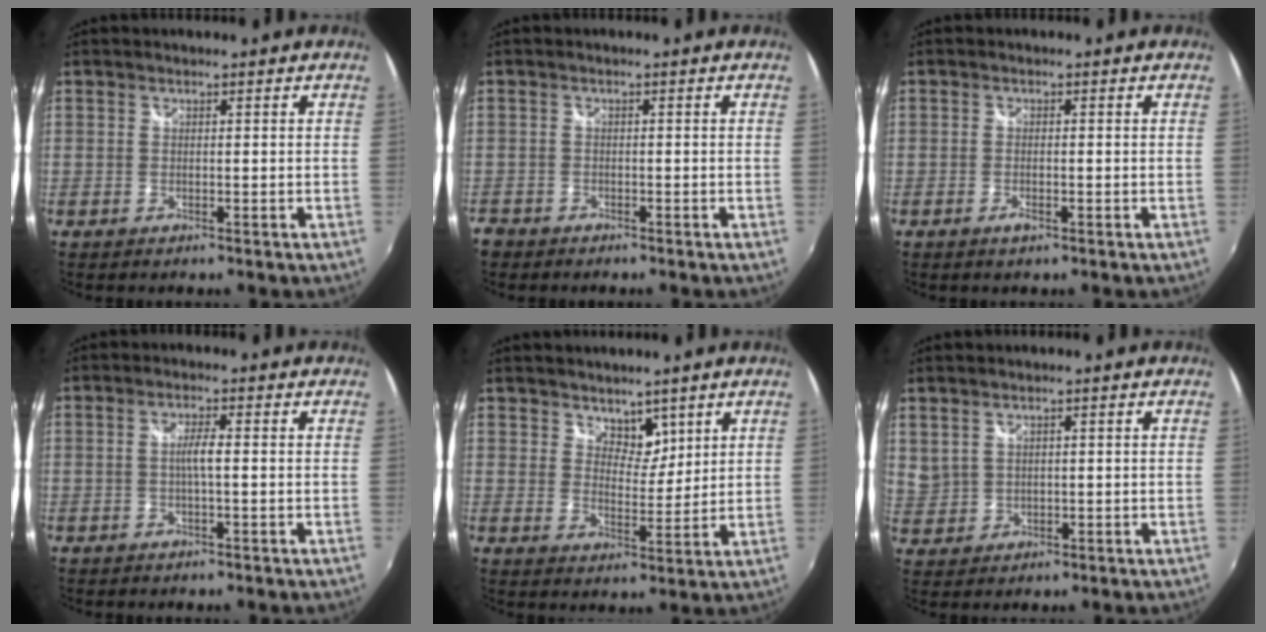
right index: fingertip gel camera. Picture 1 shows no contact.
{"total": 2.8, "force": [-2.2, 1.7, 0.2], "torque": [-0.015, -0.002, -0.046]}
{"total": 1.7, "force": [-0.8, 0.6, 1.3], "torque": [-0.026, -0.003, -0.014]}
{"total": 2.5, "force": [-0.3, -0.1, 2.5], "torque": [-0.047, 0.002, -0.007]}
{"total": 4.6, "force": [3.4, 2.8, 1.4], "torque": [-0.011, -0.002, 0.059]}
{"total": 5.3, "force": [2.6, 4.0, 2.2], "torque": [-0.045, 0.007, 0.065]}